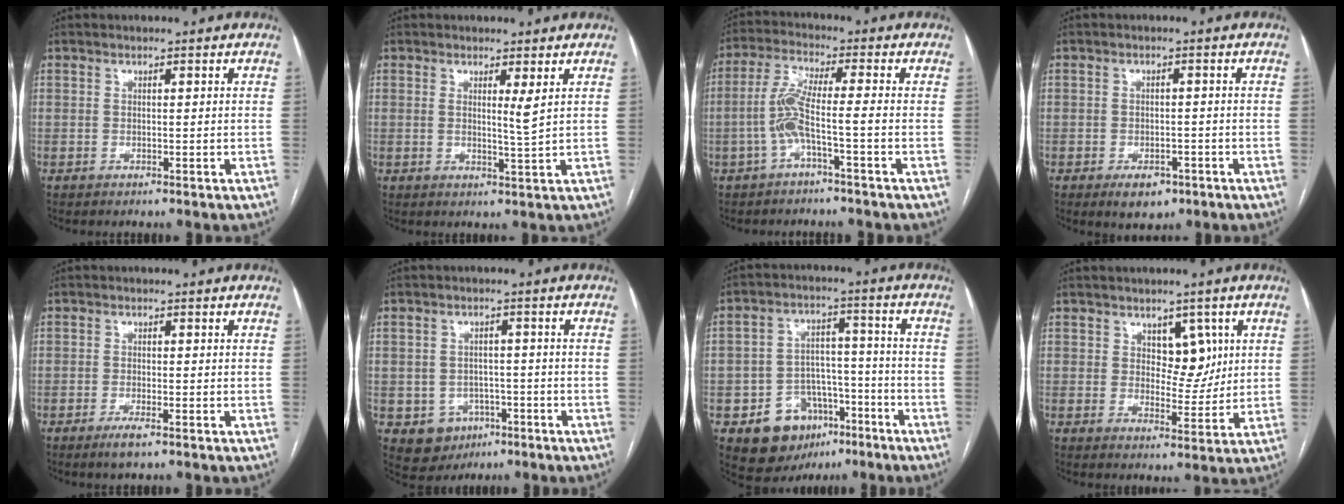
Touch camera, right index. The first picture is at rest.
{"total": 2.5, "force": [1.0, -0.4, 2.3], "torque": [-0.039, -0.012, 0.017]}
{"total": 6.1, "force": [-2.0, -0.1, 5.8], "torque": [-0.125, 0.015, -0.042]}
{"total": 4.2, "force": [-2.5, 2.5, 2.4], "torque": [-0.034, 0.000, -0.028]}
{"total": 2.4, "force": [-1.5, 0.3, 1.8], "torque": [-0.036, -0.003, -0.026]}
{"total": 6.0, "force": [-2.5, 5.2, 1.4], "torque": [-0.019, 0.008, -0.024]}
{"total": 11.0, "force": [-5.7, 8.3, 4.5], "torque": [-0.066, 0.034, -0.077]}
{"total": 5.2, "force": [2.0, 3.1, 3.7], "torque": [-0.043, 0.002, 0.034]}